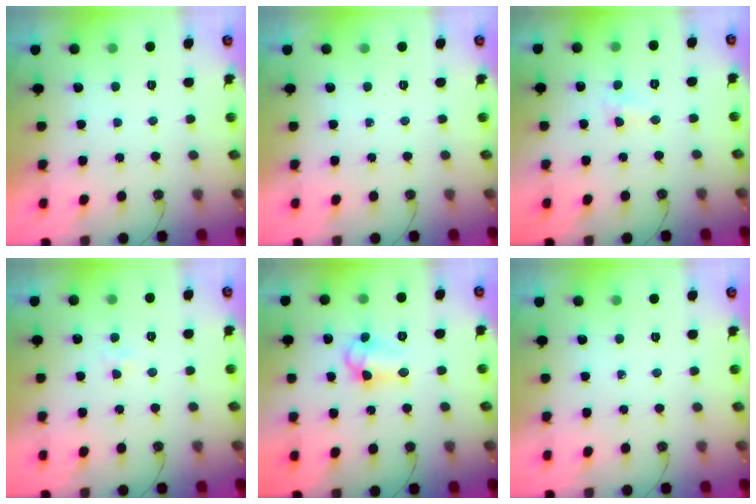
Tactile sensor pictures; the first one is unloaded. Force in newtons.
{"total": 0.0}
{"total": 2.9, "press": 2.9, "slide": 0.4}
{"total": 1.9, "press": 1.8, "slide": 0.4}
{"total": 8.2, "press": 8.1, "slide": 0.4}
{"total": 0.0}